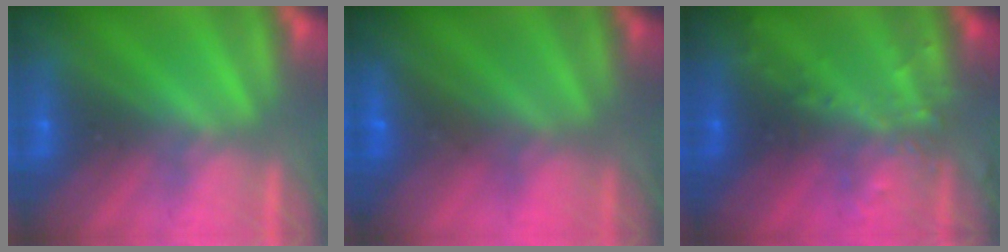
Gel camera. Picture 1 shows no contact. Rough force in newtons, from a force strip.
{"total": 1.5}
{"total": 2.8}